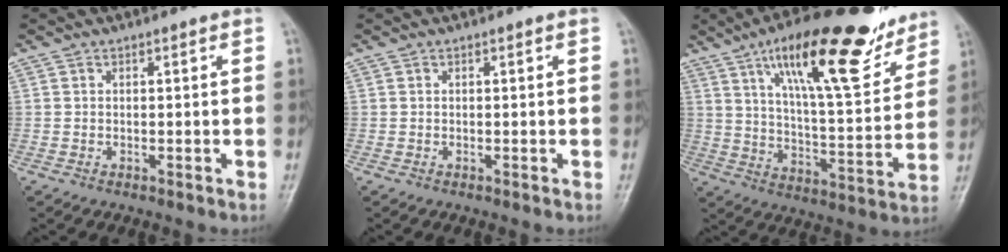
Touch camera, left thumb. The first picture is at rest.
{"total": 0.0}
{"total": 23.5, "force": [14.7, 6.9, 17.0], "torque": [-0.232, -0.053, 0.235]}